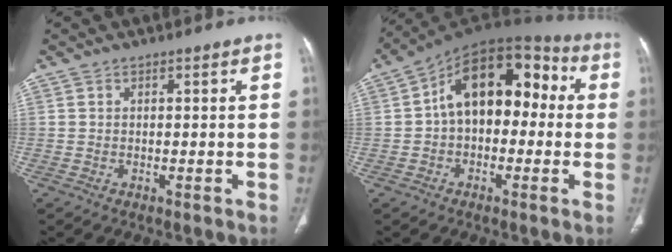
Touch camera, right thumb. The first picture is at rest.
{"total": 16.2, "force": [1.1, 10.4, 12.4], "torque": [-0.146, 0.057, 0.002]}